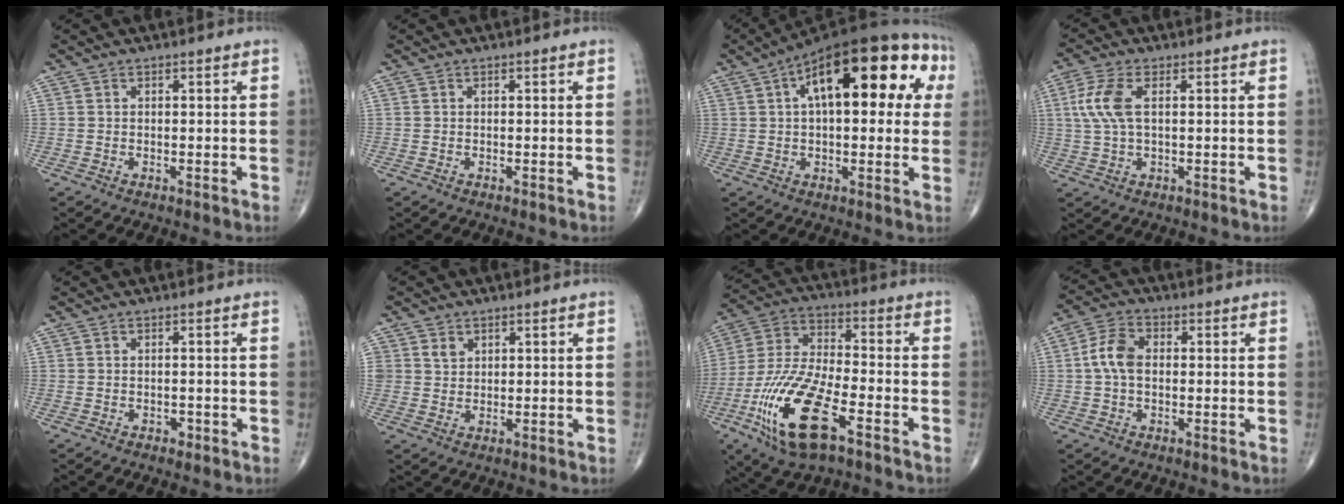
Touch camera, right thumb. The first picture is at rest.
{"total": 0.0}
{"total": 23.8, "force": [6.6, 10.3, 20.4], "torque": [-0.280, 0.045, 0.088]}
{"total": 6.8, "force": [1.4, 3.0, 6.0], "torque": [-0.153, 0.010, 0.028]}
{"total": 0.9, "force": [-0.6, 0.5, 0.4], "torque": [-0.004, 0.001, -0.010]}
{"total": 2.7, "force": [1.3, 2.2, 0.7], "torque": [0.002, -0.009, 0.024]}
{"total": 19.2, "force": [-8.7, 7.0, 15.6], "torque": [-0.330, 0.022, -0.157]}
{"total": 6.3, "force": [0.1, 4.1, 4.8], "torque": [-0.098, 0.018, -0.006]}